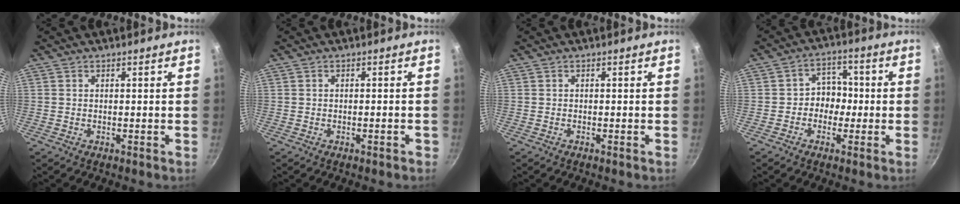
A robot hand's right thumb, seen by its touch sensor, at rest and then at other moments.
{"total": 1.2, "force": [-0.8, 0.3, 0.9], "torque": [-0.010, 0.009, -0.008]}
{"total": 0.0}
{"total": 5.7, "force": [-0.9, 4.9, 2.7], "torque": [0.011, 0.021, -0.024]}